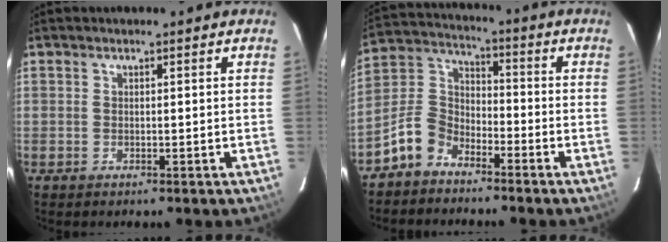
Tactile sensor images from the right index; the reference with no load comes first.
{"total": 8.3, "force": [-5.9, 4.8, 3.2], "torque": [-0.080, 0.033, -0.124]}